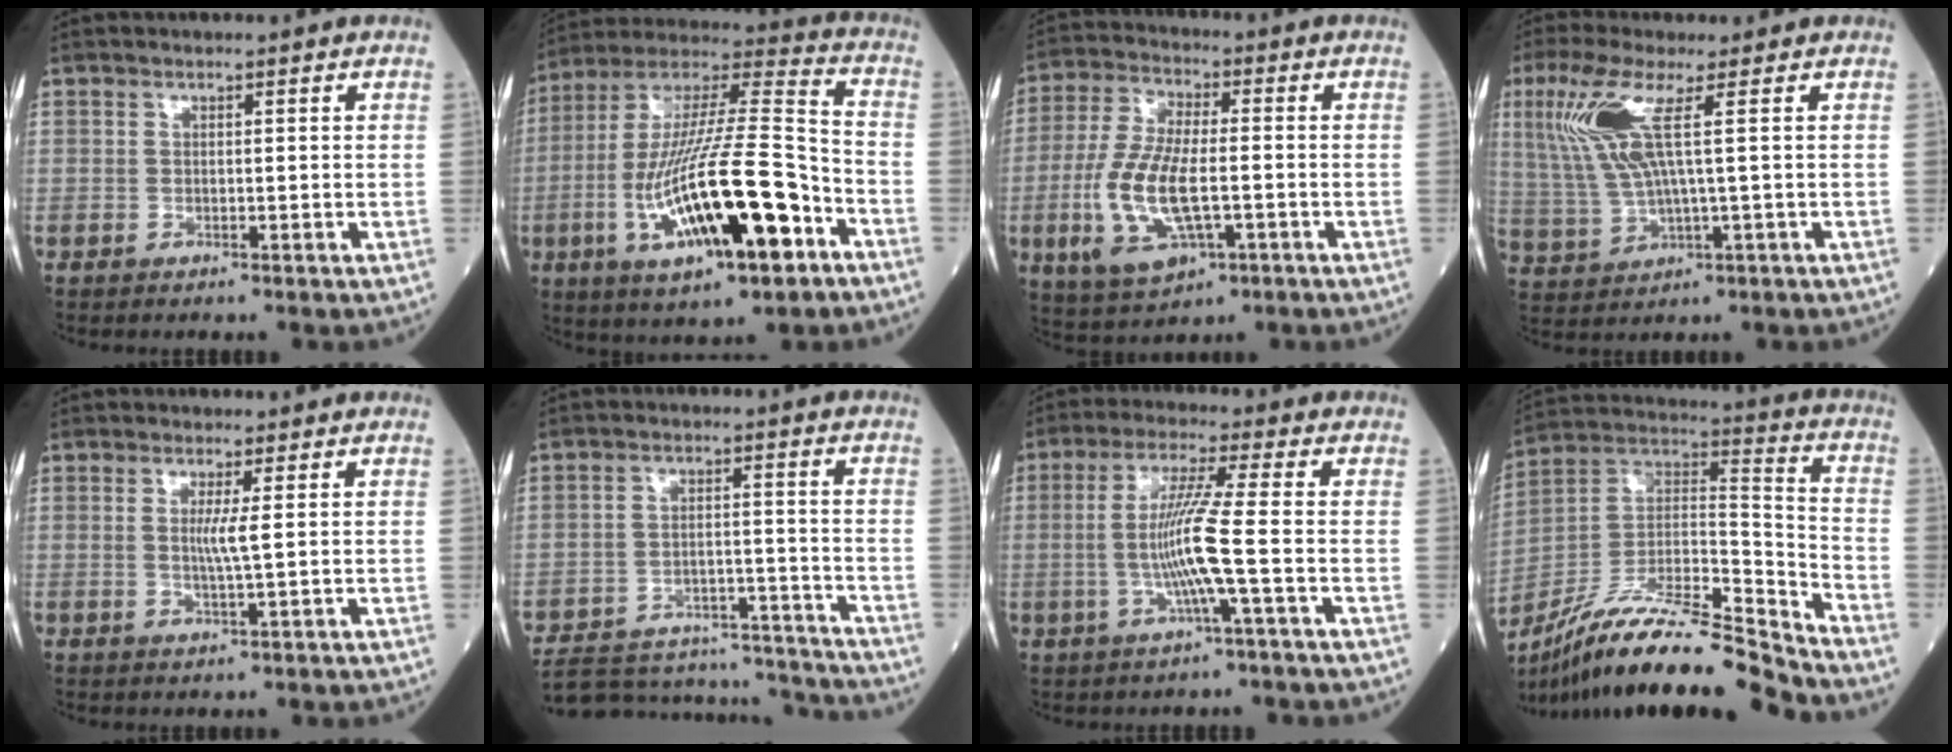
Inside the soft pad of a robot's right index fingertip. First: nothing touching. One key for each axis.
{"total": 23.4, "fx": -8.1, "fy": 4.6, "fz": 21.5, "tx": -0.410, "ty": -0.019, "tz": -0.132}
{"total": 12.6, "fx": -3.1, "fy": 4.7, "fz": 11.3, "tx": -0.247, "ty": -0.005, "tz": -0.051}
{"total": 8.8, "fx": 2.8, "fy": 0.7, "fz": 8.3, "tx": -0.208, "ty": 0.006, "tz": 0.062}
{"total": 2.6, "fx": 0.5, "fy": -0.5, "fz": 2.5, "tx": -0.053, "ty": -0.005, "tz": 0.009}
{"total": 18.6, "fx": -18.0, "fy": 2.7, "fz": 3.8, "tx": -0.084, "ty": 0.012, "tz": -0.251}
{"total": 8.3, "fx": -1.4, "fy": -1.2, "fz": 8.0, "tx": -0.164, "ty": -0.001, "tz": -0.027}
{"total": 20.2, "fx": -17.3, "fy": 0.9, "fz": 10.5, "tx": -0.208, "ty": 0.016, "tz": -0.313}